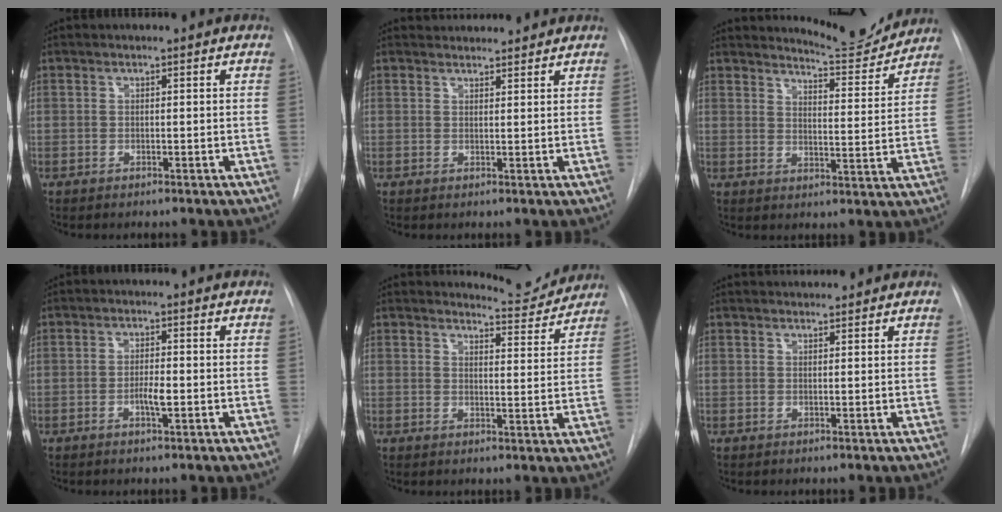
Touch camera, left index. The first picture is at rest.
{"total": 4.9, "force": [4.8, 0.8, 0.4], "torque": [-0.007, 0.025, 0.062]}
{"total": 8.9, "force": [8.9, 0.3, 0.2], "torque": [-0.005, -0.026, 0.118]}
{"total": 2.3, "force": [-0.7, 0.3, 2.2], "torque": [-0.039, 0.000, -0.012]}
{"total": 5.9, "force": [5.8, 0.4, -0.8], "torque": [0.009, -0.024, 0.068]}
{"total": 4.7, "force": [4.6, 0.6, 0.9], "torque": [-0.014, 0.032, 0.059]}